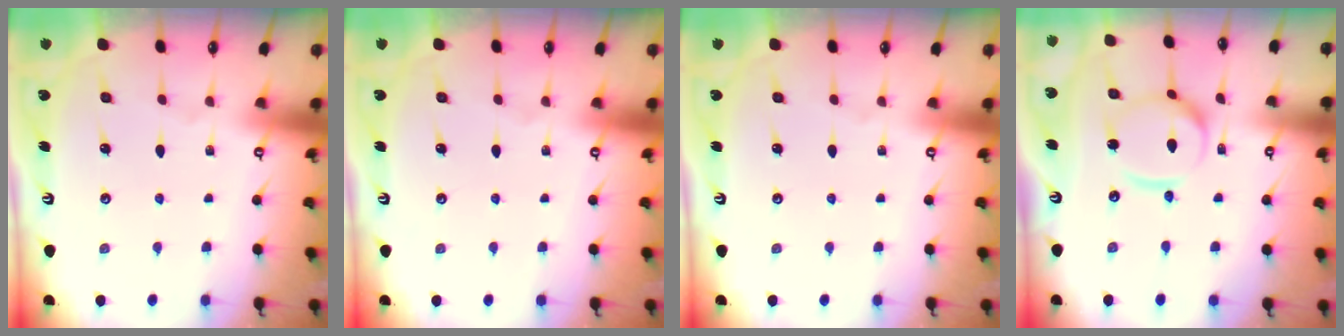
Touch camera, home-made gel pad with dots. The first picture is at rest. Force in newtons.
{"total": 0.0}
{"total": 0.0}
{"total": 11.3, "press": 11.3, "slide": 1.1}